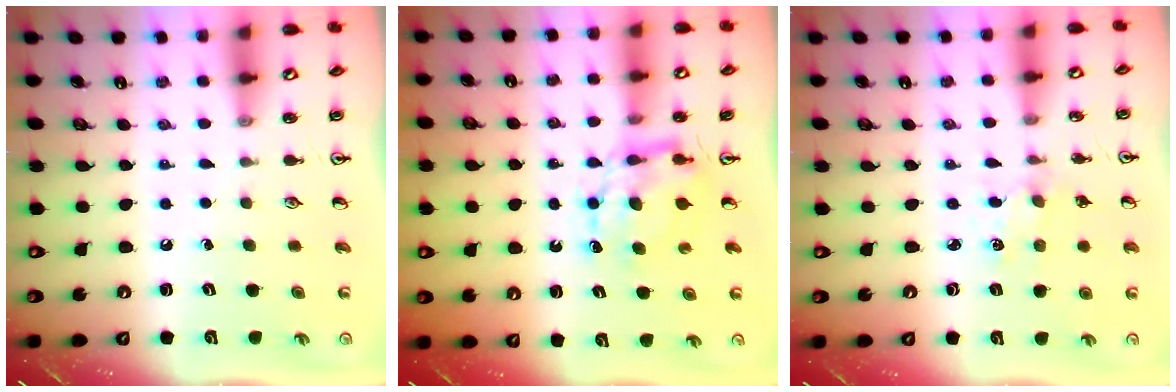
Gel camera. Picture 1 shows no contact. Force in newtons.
{"total": 6.7, "press": 6.7, "slide": 0.2}
{"total": 1.1, "press": 1.1, "slide": 0.3}